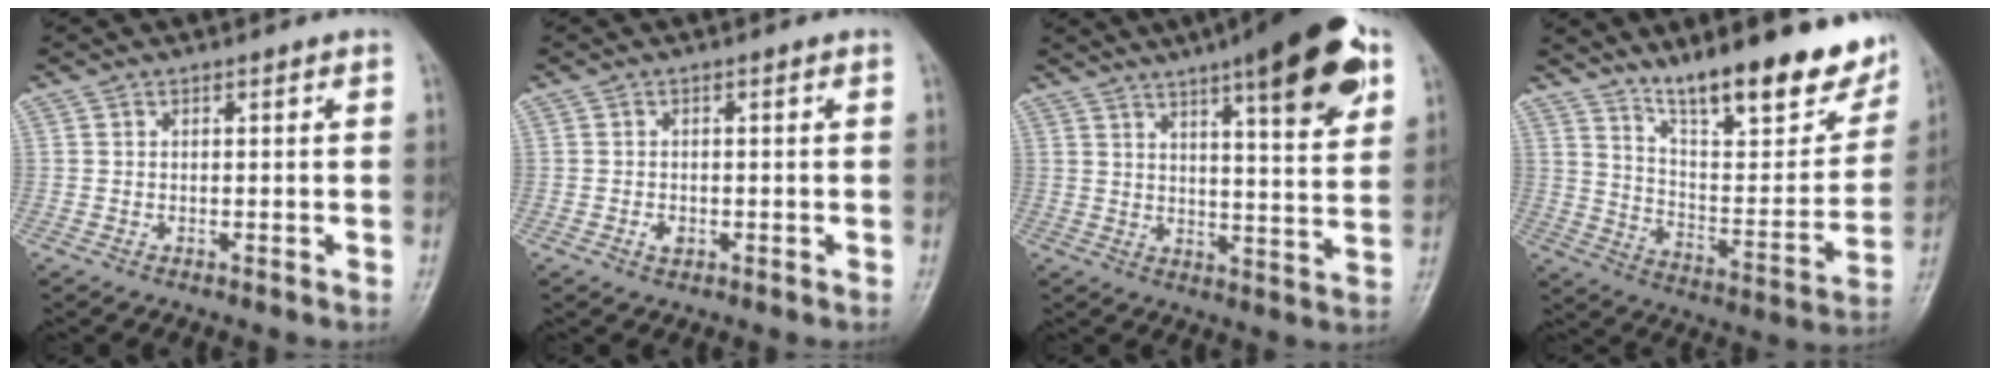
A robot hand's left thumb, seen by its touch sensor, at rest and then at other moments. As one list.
[{"total": 1.5, "force": [-0.5, 1.1, 0.9], "torque": [-0.013, 0.001, -0.009]}, {"total": 18.9, "force": [10.1, 4.3, 15.4], "torque": [-0.192, -0.032, 0.141]}, {"total": 21.2, "force": [15.2, 5.6, 13.6], "torque": [-0.160, -0.085, 0.246]}]